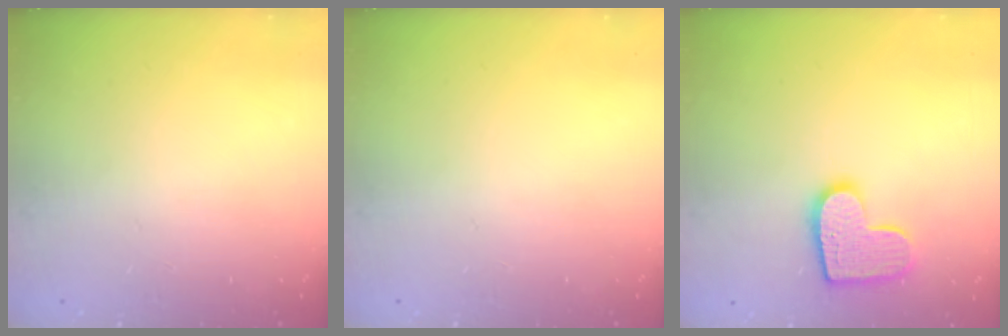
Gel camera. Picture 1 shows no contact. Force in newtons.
{"total": 0.0}
{"total": 12.7, "press": 12.6, "slide": 0.8}